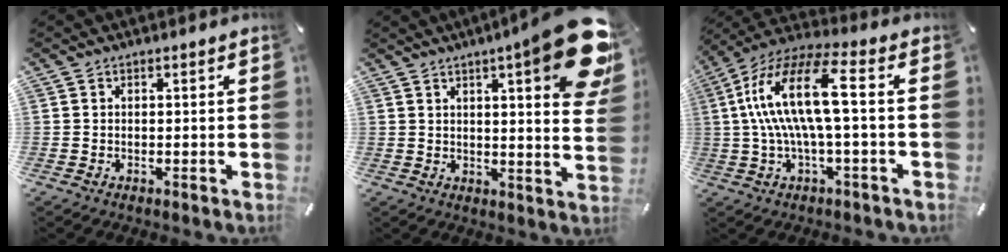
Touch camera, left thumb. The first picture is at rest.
{"total": 16.6, "force": [8.5, 3.5, 13.8], "torque": [-0.195, -0.049, 0.132]}
{"total": 16.2, "force": [1.6, 3.8, 15.6], "torque": [-0.329, -0.005, 0.012]}